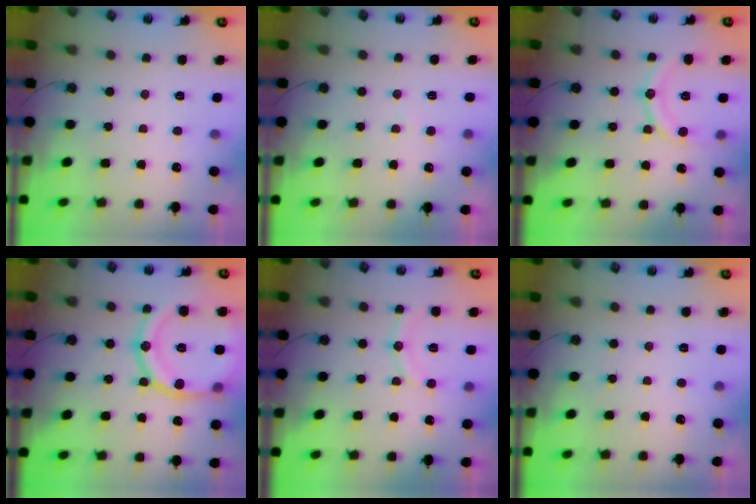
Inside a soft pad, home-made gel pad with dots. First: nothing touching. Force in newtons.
{"total": 4.6, "press": 4.4, "slide": 1.3}
{"total": 12.2, "press": 12.1, "slide": 0.9}
{"total": 19.4, "press": 19.3, "slide": 2.2}
{"total": 8.9, "press": 8.7, "slide": 2.1}
{"total": 0.0}